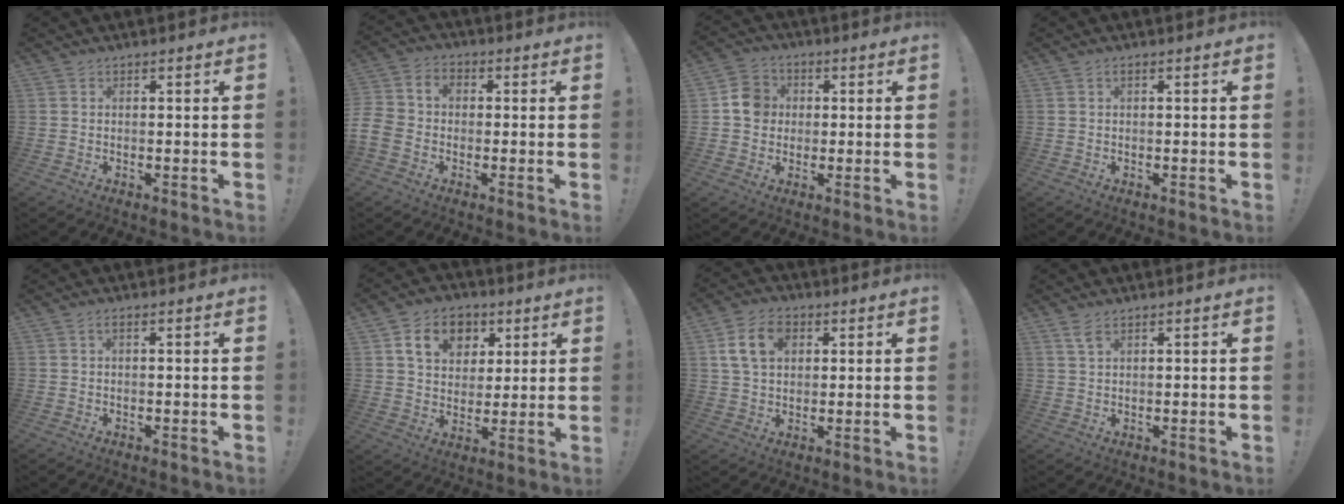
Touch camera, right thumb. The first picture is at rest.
{"total": 7.5, "force": [-2.6, 5.9, 3.8], "torque": [-0.081, 0.019, -0.047]}
{"total": 7.7, "force": [0.6, 7.1, 3.0], "torque": [-0.041, 0.014, 0.016]}
{"total": 0.8, "force": [0.0, 0.2, 0.8], "torque": [-0.022, 0.004, 0.000]}
{"total": 1.3, "force": [-0.2, 0.1, 1.2], "torque": [-0.029, 0.005, -0.004]}
{"total": 12.5, "force": [5.3, 9.6, 6.1], "torque": [-0.083, -0.014, 0.100]}
{"total": 10.8, "force": [3.4, 7.6, 6.9], "torque": [-0.116, 0.007, 0.063]}
{"total": 2.8, "force": [1.6, 1.0, 2.1], "torque": [-0.039, -0.002, 0.028]}